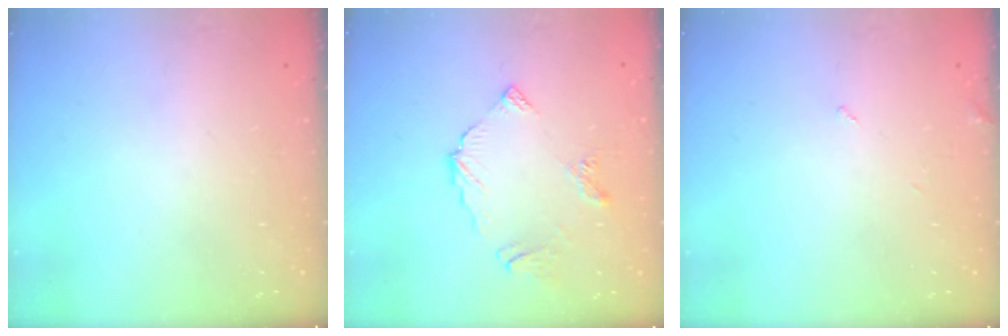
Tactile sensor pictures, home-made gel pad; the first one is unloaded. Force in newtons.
{"total": 8.0, "press": 8.0, "slide": 0.5}
{"total": 2.2, "press": 2.2, "slide": 0.3}